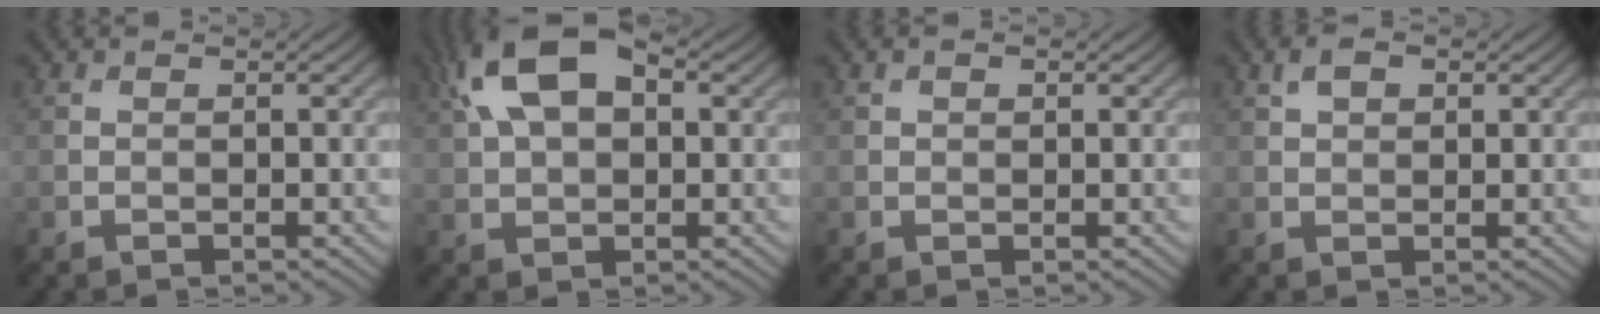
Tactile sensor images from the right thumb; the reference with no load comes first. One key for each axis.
{"total": 12.0, "fx": 4.1, "fy": 6.7, "fz": 9.1, "tx": -0.190, "ty": 0.035, "tz": 0.055}
{"total": 0.8, "fx": 0.4, "fy": 0.5, "fz": 0.5, "tx": -0.010, "ty": 0.000, "tz": 0.007}
{"total": 2.3, "fx": 1.1, "fy": 1.4, "fz": 1.5, "tx": -0.032, "ty": 0.004, "tz": 0.020}